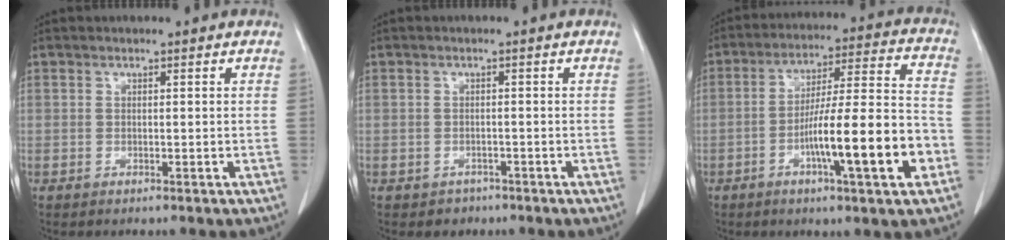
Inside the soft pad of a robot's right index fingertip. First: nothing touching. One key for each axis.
{"total": 1.9, "fx": -1.1, "fy": 1.5, "fz": 0.0, "tx": -0.003, "ty": 0.006, "tz": -0.015}
{"total": 16.2, "fx": -5.5, "fy": 1.1, "fz": 15.2, "tx": -0.247, "ty": 0.006, "tz": -0.086}